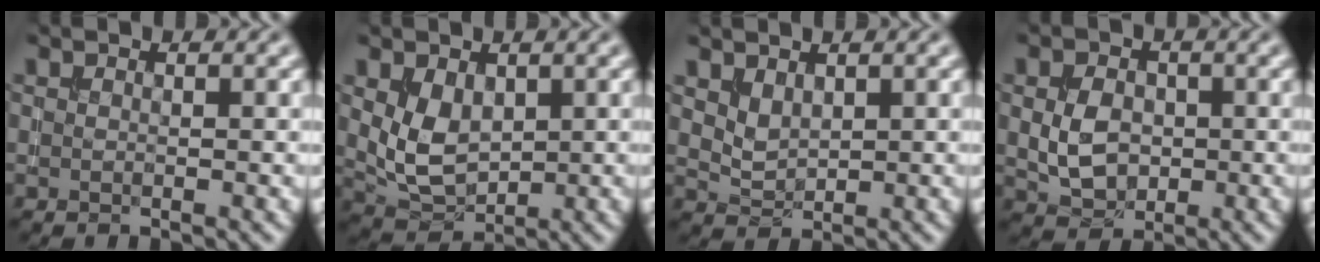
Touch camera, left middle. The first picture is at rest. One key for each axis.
{"total": 4.1, "fx": 0.8, "fy": 2.9, "fz": 2.8, "tx": -0.061, "ty": -0.007, "tz": 0.022}
{"total": 1.8, "fx": 1.1, "fy": 1.0, "fz": 0.9, "tx": -0.018, "ty": -0.005, "tz": 0.028}
{"total": 4.0, "fx": -0.1, "fy": 3.1, "fz": 2.5, "tx": -0.056, "ty": -0.004, "tz": -0.002}